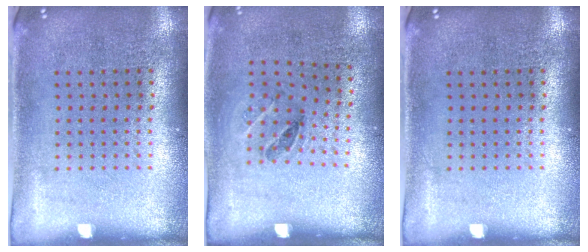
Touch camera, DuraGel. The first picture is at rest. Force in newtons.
{"total": 1.2, "press": 0.8, "slide": 0.9}
{"total": 0.0}